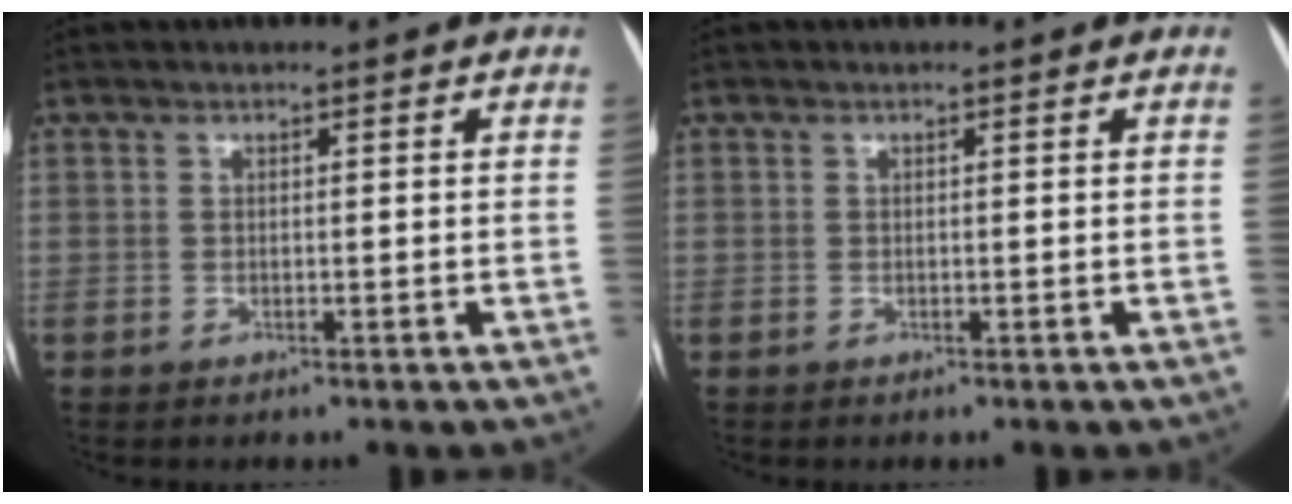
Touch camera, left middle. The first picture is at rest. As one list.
[{"total": 0.0}]